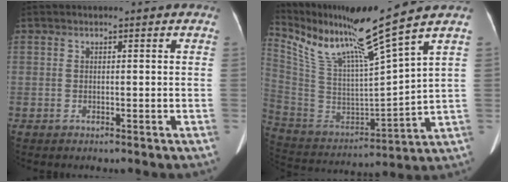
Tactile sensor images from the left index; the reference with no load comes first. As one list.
[{"total": 16.7, "force": [12.4, -1.2, 11.1], "torque": [-0.220, -0.008, 0.240]}]